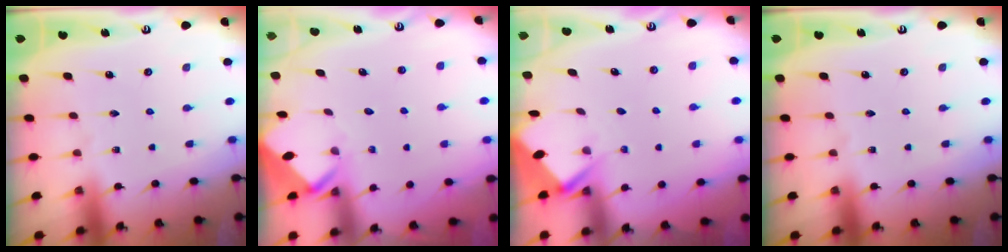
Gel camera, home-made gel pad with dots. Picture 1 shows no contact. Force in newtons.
{"total": 3.7, "press": 3.7, "slide": 0.3}
{"total": 2.8, "press": 2.8, "slide": 0.1}
{"total": 0.0}